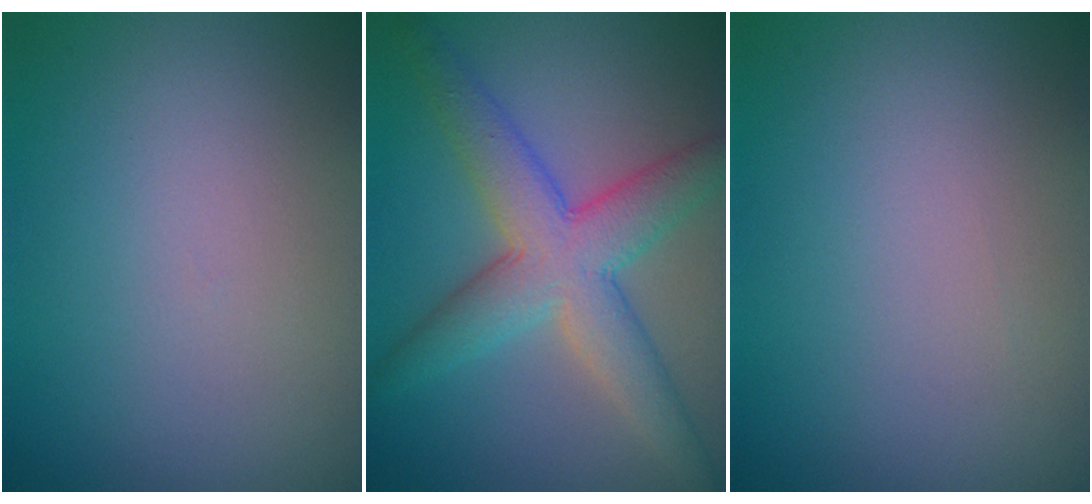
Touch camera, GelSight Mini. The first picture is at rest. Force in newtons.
{"total": 6.5, "press": 6.5, "slide": 0.2}
{"total": 0.0}